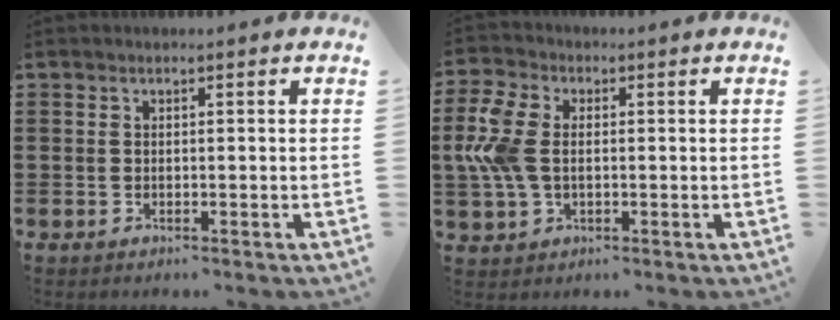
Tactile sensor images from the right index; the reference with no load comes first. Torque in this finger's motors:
{"motor_torque": [1.14, 0.07, 0.26, 0.21]}